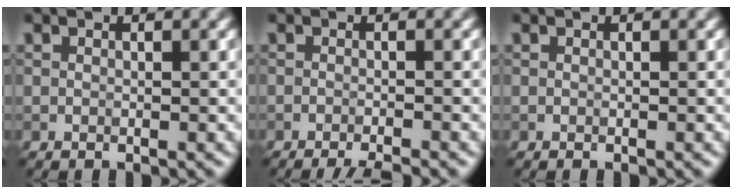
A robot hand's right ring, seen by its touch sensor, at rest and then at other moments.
{"total": 3.2, "force": [-2.5, 0.4, 1.9], "torque": [-0.026, -0.004, -0.044]}
{"total": 0.0}